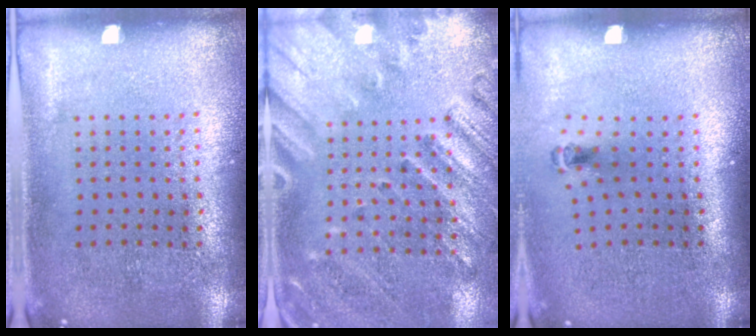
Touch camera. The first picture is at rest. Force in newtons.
{"total": 2.4, "press": 2.0, "slide": 1.3}
{"total": 0.6, "press": 0.4, "slide": 0.5}